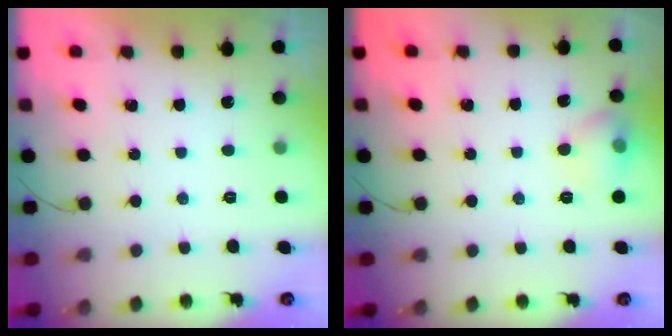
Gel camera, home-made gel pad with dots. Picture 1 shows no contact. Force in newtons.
{"total": 10.3, "press": 7.5, "slide": 7.0}